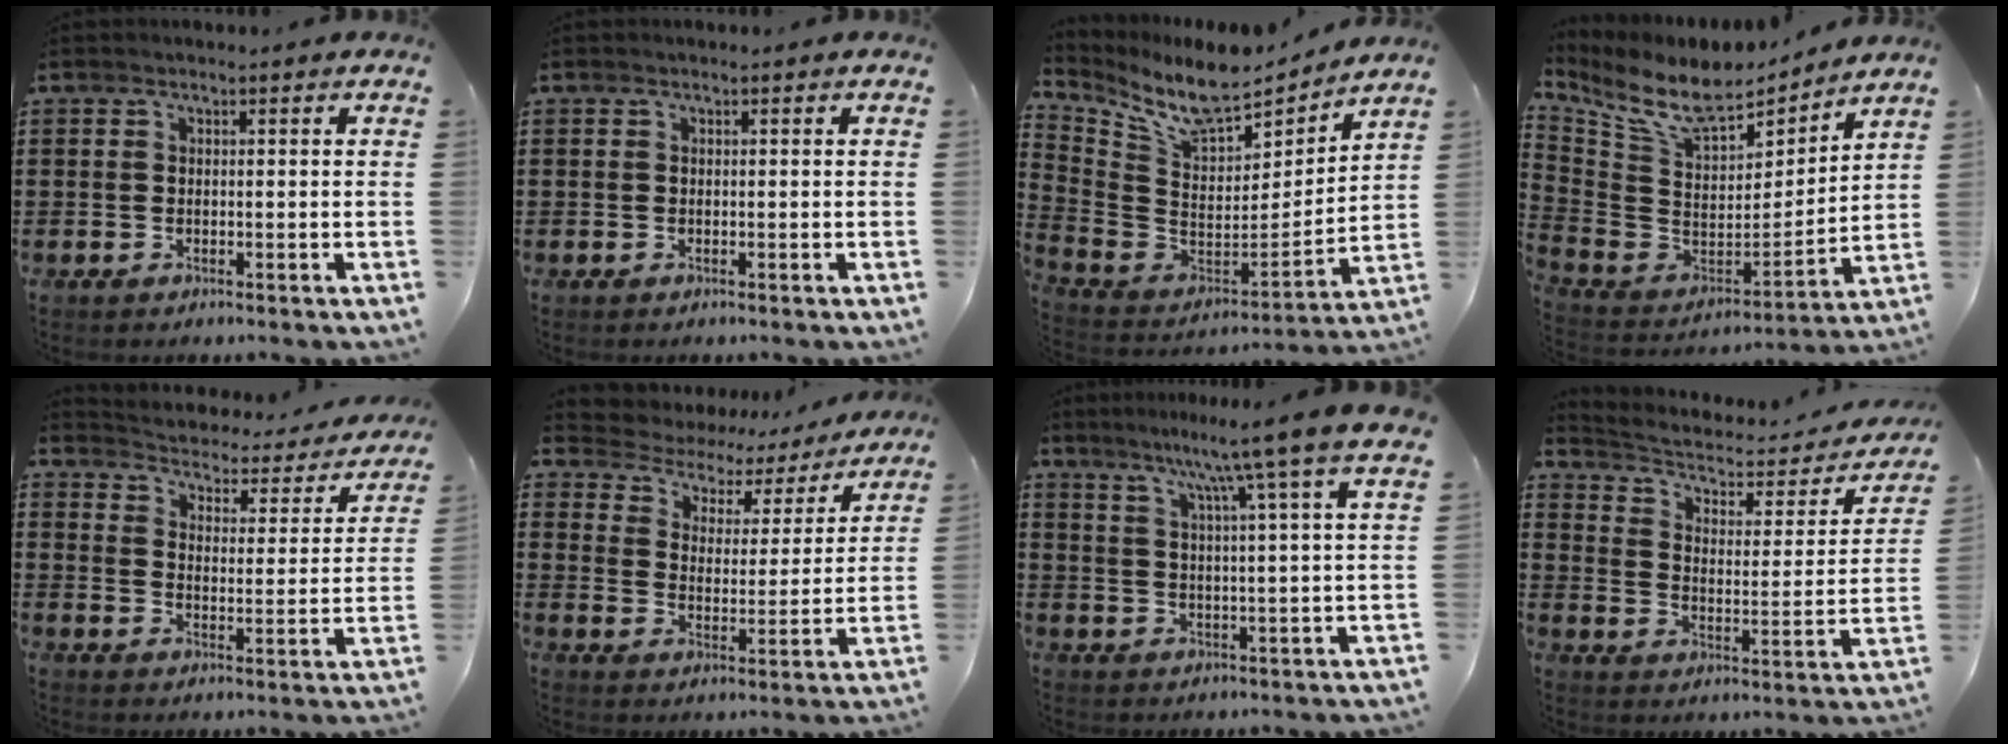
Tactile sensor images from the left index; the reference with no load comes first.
{"total": 0.0}
{"total": 9.4, "force": [7.8, 2.7, 4.5], "torque": [-0.118, -0.060, 0.135]}
{"total": 9.7, "force": [8.0, 3.0, 4.7], "torque": [-0.133, -0.056, 0.139]}
{"total": 2.7, "force": [2.7, 0.4, 0.1], "torque": [-0.024, -0.029, 0.036]}
{"total": 3.3, "force": [2.9, 1.6, 0.4], "torque": [-0.032, -0.026, 0.040]}
{"total": 8.1, "force": [6.1, -1.9, 4.9], "torque": [-0.107, -0.031, 0.095]}
{"total": 3.7, "force": [2.3, 2.0, 2.1], "torque": [-0.056, -0.014, 0.031]}